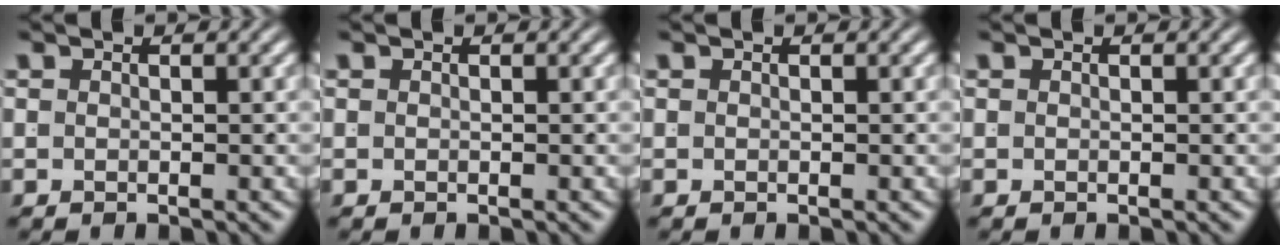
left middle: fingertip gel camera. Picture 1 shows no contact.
{"total": 0.0}
{"total": 0.0}
{"total": 0.0}